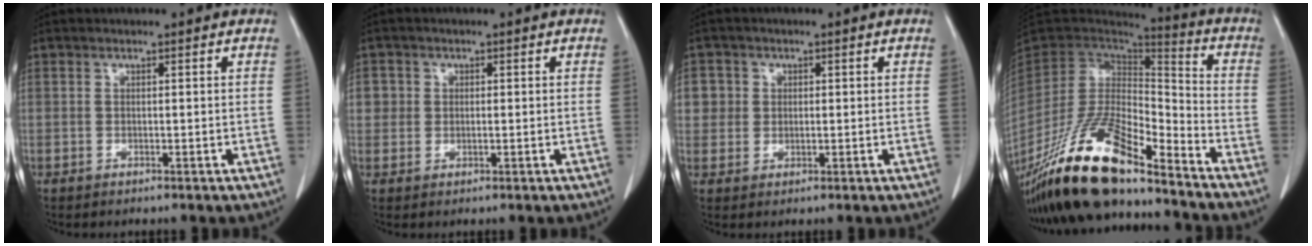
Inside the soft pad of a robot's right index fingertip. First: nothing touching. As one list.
[{"total": 2.5, "force": [0.4, 2.4, 0.3], "torque": [0.007, 0.005, 0.009]}, {"total": 3.5, "force": [0.7, 3.5, 0.2], "torque": [0.010, 0.007, 0.015]}, {"total": 20.7, "force": [-15.9, 4.7, 12.4], "torque": [-0.260, -0.020, -0.298]}]